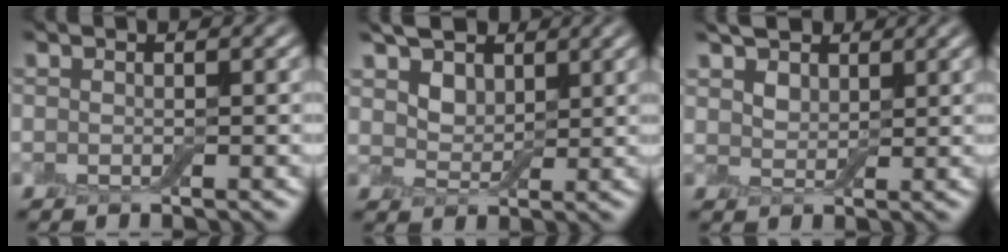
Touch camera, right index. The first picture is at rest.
{"total": 4.2, "force": [2.6, 2.7, 2.0], "torque": [-0.053, -0.006, 0.043]}
{"total": 3.6, "force": [2.4, 2.1, 1.6], "torque": [-0.043, 0.001, 0.040]}